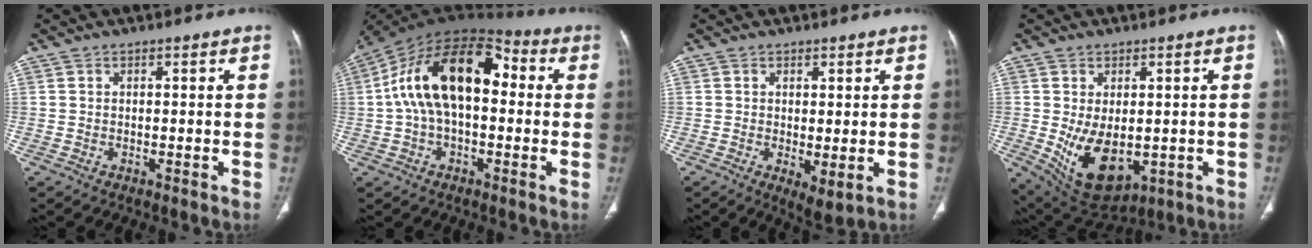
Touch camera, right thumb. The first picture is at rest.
{"total": 19.1, "force": [1.7, 10.7, 15.8], "torque": [-0.270, 0.050, 0.020]}
{"total": 4.0, "force": [-0.5, 1.6, 3.7], "torque": [-0.060, -0.017, -0.001]}
{"total": 11.7, "force": [-1.8, 7.0, 9.3], "torque": [-0.143, -0.013, -0.001]}